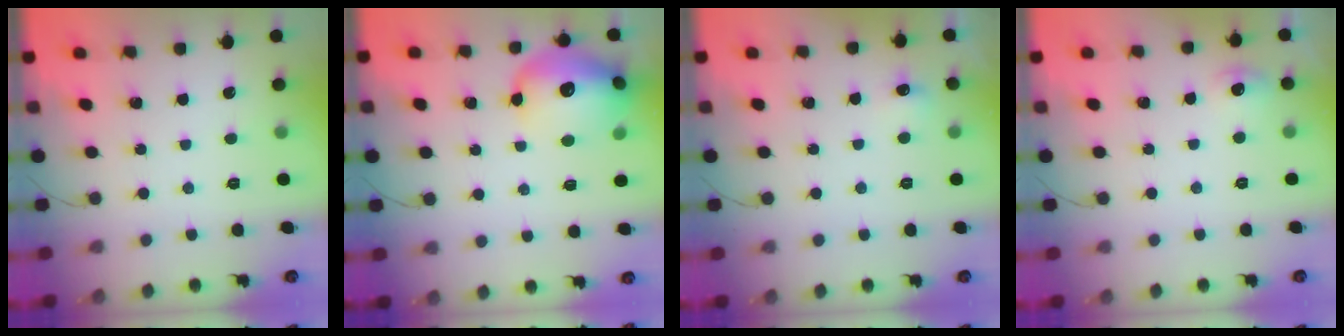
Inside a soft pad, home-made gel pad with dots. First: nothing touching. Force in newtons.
{"total": 17.8, "press": 17.6, "slide": 2.4}
{"total": 5.0, "press": 4.8, "slide": 1.4}
{"total": 12.3, "press": 5.3, "slide": 11.1}